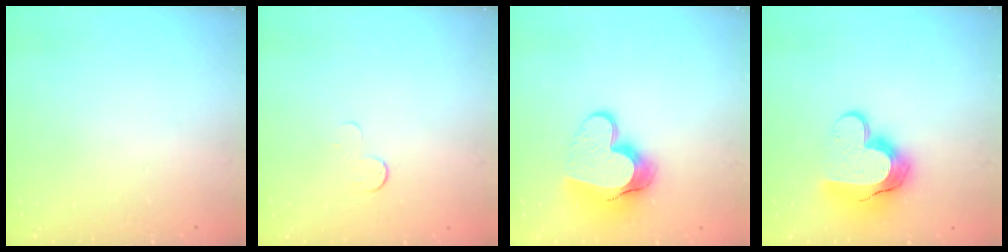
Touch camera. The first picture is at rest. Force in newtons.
{"total": 5.0, "press": 5.0, "slide": 0.4}
{"total": 14.1, "press": 14.1, "slide": 1.1}
{"total": 15.4, "press": 15.3, "slide": 1.1}